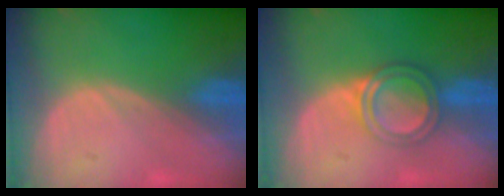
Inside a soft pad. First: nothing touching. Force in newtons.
{"total": 5.0, "press": 4.5, "slide": 2.0}